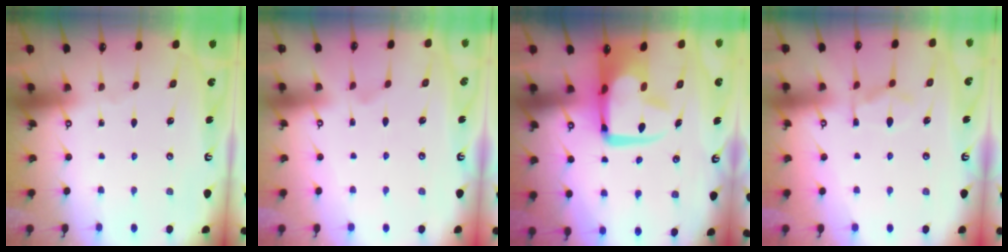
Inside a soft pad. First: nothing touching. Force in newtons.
{"total": 1.2, "press": 0.4, "slide": 1.1}
{"total": 12.9, "press": 12.8, "slide": 1.7}
{"total": 9.5, "press": 9.4, "slide": 1.2}